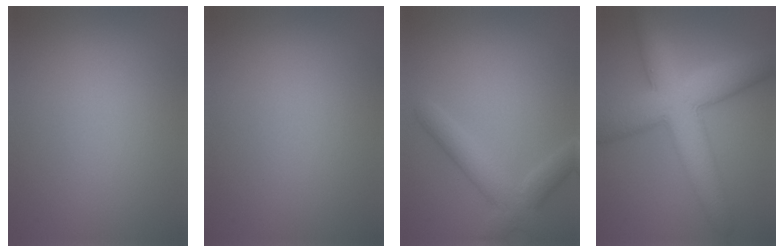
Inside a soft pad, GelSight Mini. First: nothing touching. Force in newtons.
{"total": 0.0}
{"total": 3.9, "press": 3.9, "slide": 0.2}
{"total": 9.1, "press": 9.1, "slide": 0.2}